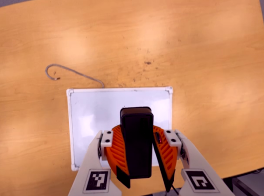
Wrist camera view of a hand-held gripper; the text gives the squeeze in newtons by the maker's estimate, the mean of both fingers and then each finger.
{"total": 11.3, "left": 11.3, "right": 11.2}